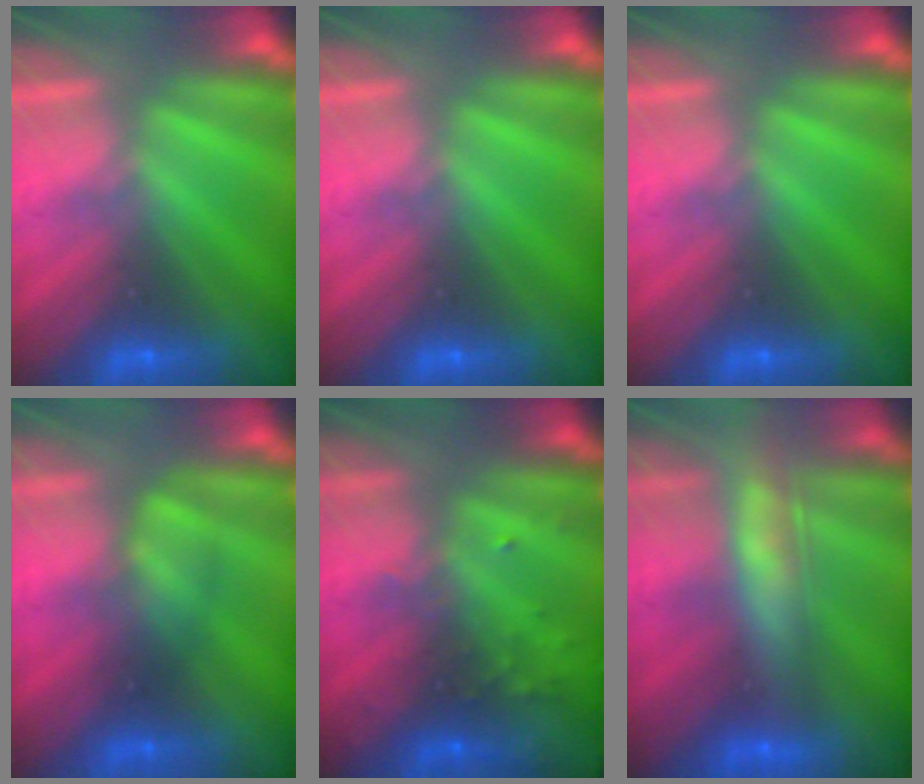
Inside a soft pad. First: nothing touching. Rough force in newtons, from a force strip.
{"total": 0.0}
{"total": 0.0}
{"total": 2.6}
{"total": 6.4}
{"total": 8.4}